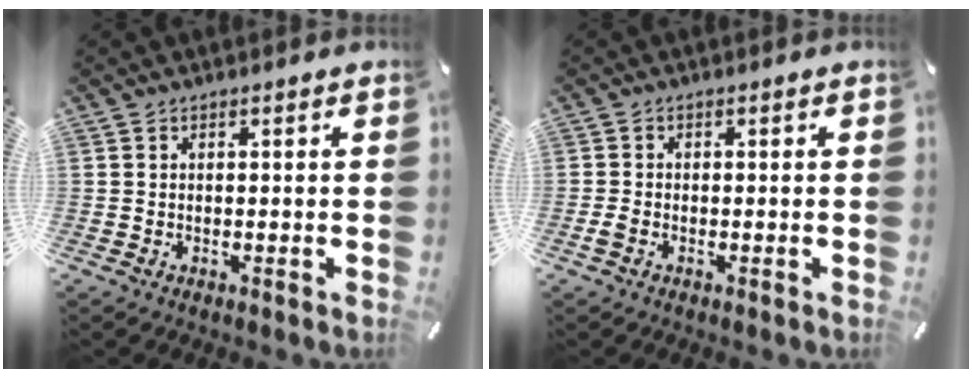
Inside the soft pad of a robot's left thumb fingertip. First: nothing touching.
{"total": 1.6, "force": [-0.8, 0.9, 1.1], "torque": [-0.018, 0.003, -0.013]}